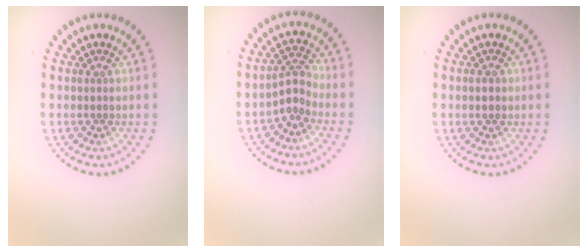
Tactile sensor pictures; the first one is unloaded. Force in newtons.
{"total": 2.2, "press": 1.6, "slide": 1.5}
{"total": 1.1, "press": 1.1, "slide": 0.1}